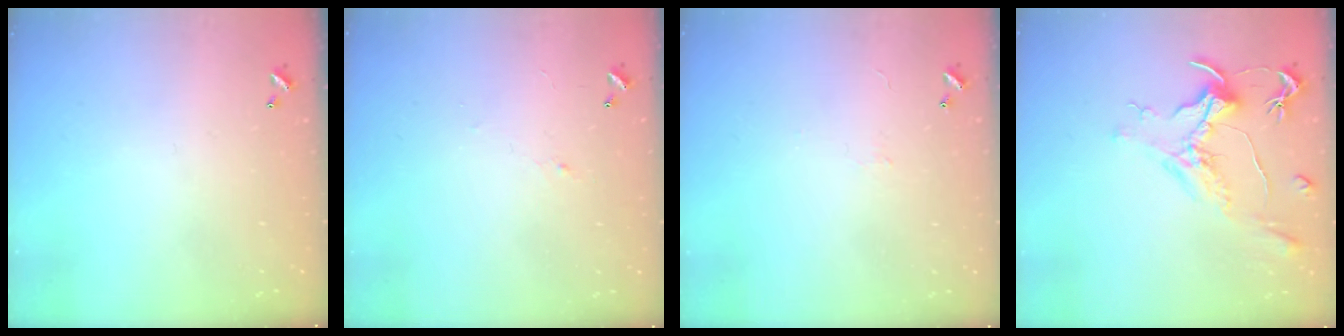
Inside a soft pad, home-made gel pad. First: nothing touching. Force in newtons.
{"total": 1.2, "press": 1.1, "slide": 0.5}
{"total": 0.6, "press": 0.5, "slide": 0.4}
{"total": 1.6, "press": 1.3, "slide": 0.9}